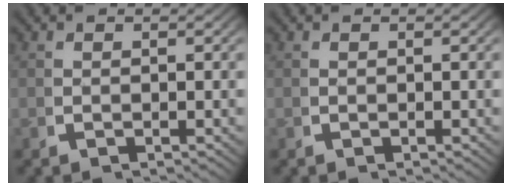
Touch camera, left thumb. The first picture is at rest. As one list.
[{"total": 0.0}]